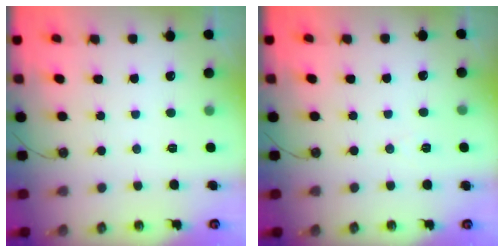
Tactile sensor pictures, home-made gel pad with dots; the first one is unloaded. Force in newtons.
{"total": 4.9, "press": 2.4, "slide": 4.3}